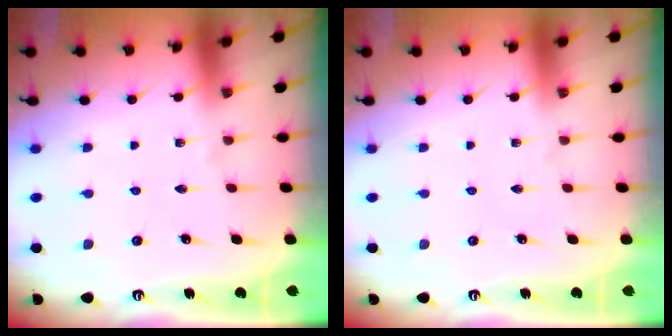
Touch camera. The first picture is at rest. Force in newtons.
{"total": 0.0}